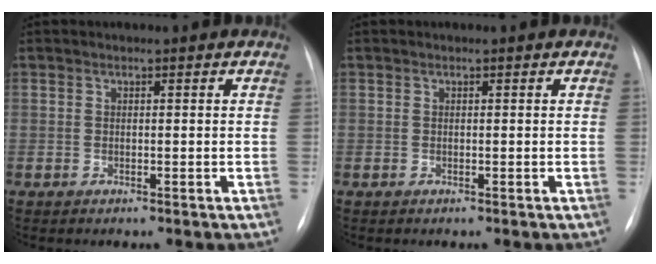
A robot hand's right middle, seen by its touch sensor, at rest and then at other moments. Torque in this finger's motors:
{"motor_torque": [-0.31, -0.31, 0.04, 0.00]}